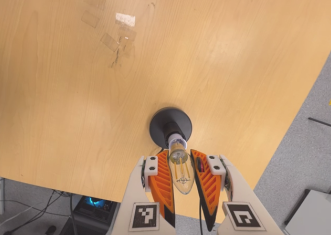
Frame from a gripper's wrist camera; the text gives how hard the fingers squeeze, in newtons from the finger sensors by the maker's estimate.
{"total": 19.9, "left": 21.4, "right": 18.4}